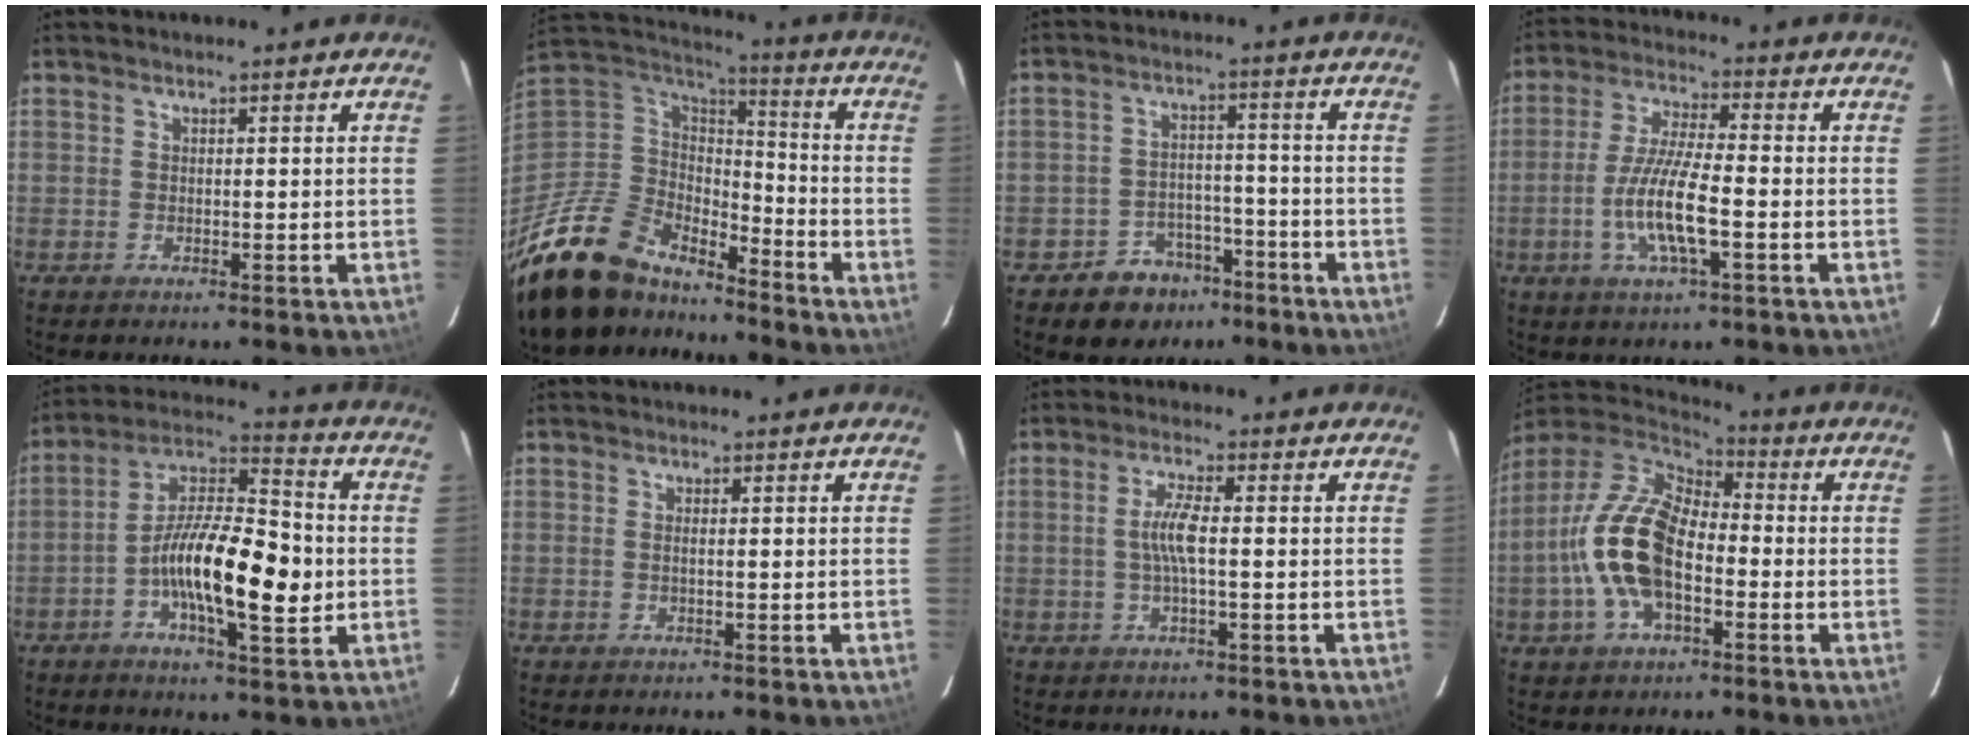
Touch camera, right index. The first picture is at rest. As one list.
[{"total": 21.6, "force": [-17.3, 9.6, 8.9], "torque": [-0.214, -0.013, -0.308]}, {"total": 8.3, "force": [-5.8, 5.7, 1.7], "torque": [-0.049, 0.024, -0.075]}, {"total": 10.6, "force": [-3.1, 1.7, 10.0], "torque": [-0.202, -0.003, -0.059]}, {"total": 16.2, "force": [-2.8, 5.0, 15.1], "torque": [-0.271, 0.010, -0.059]}, {"total": 0.6, "force": [0.0, -0.2, 0.6], "torque": [-0.010, 0.002, 0.000]}, {"total": 4.7, "force": [-0.3, 0.5, 4.6], "torque": [-0.089, 0.002, -0.004]}, {"total": 16.7, "force": [-3.6, 8.9, 13.7], "torque": [-0.281, 0.006, -0.072]}]